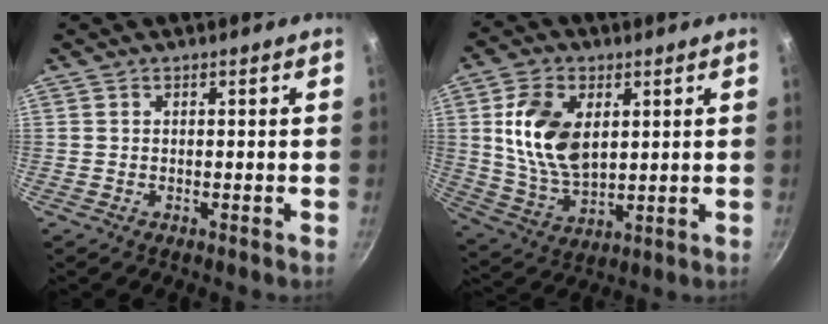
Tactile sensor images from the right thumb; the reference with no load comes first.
{"total": 13.8, "force": [3.2, 8.5, 10.4], "torque": [-0.178, -0.017, 0.069]}